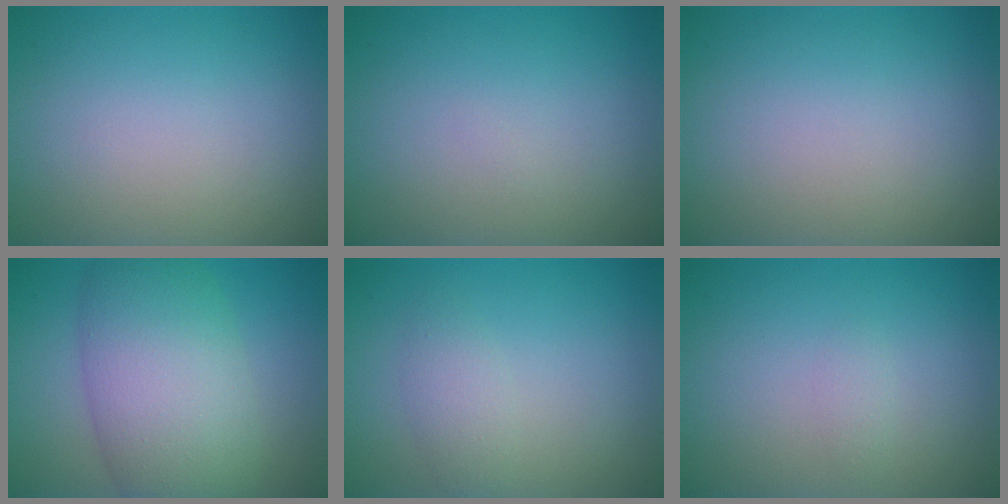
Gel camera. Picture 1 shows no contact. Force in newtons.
{"total": 0.0}
{"total": 0.0}
{"total": 9.6, "press": 9.6, "slide": 0.2}
{"total": 1.8, "press": 1.8, "slide": 0.1}
{"total": 0.7, "press": 0.7, "slide": 0.0}